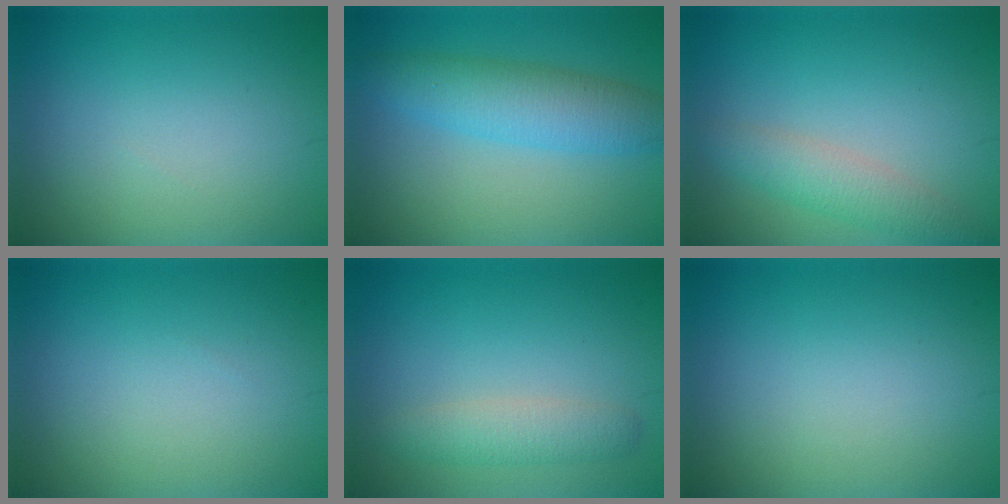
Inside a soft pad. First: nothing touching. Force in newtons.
{"total": 5.4, "press": 5.4, "slide": 0.1}
{"total": 2.9, "press": 2.9, "slide": 0.2}
{"total": 0.0}
{"total": 2.7, "press": 2.7, "slide": 0.1}
{"total": 0.0}